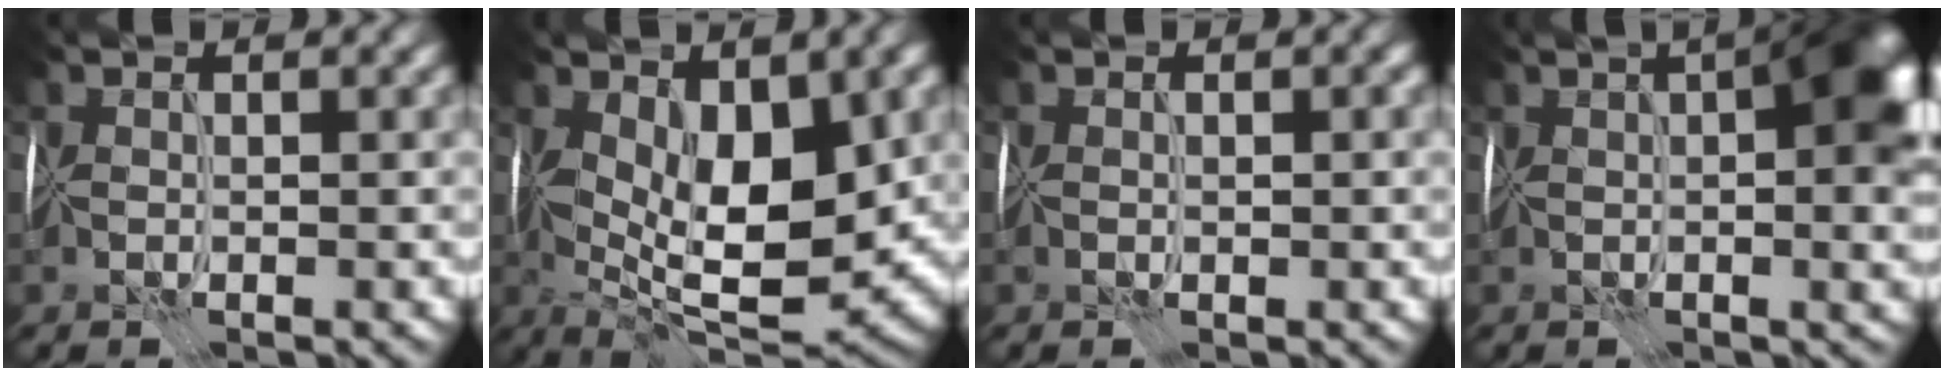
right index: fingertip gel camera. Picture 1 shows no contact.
{"total": 10.9, "force": [0.8, 4.8, 9.7], "torque": [-0.148, -0.004, 0.011]}
{"total": 0.7, "force": [-0.1, 0.4, 0.5], "torque": [-0.008, 0.004, 0.000]}
{"total": 8.8, "force": [1.5, 3.3, 8.0], "torque": [-0.108, 0.012, 0.020]}